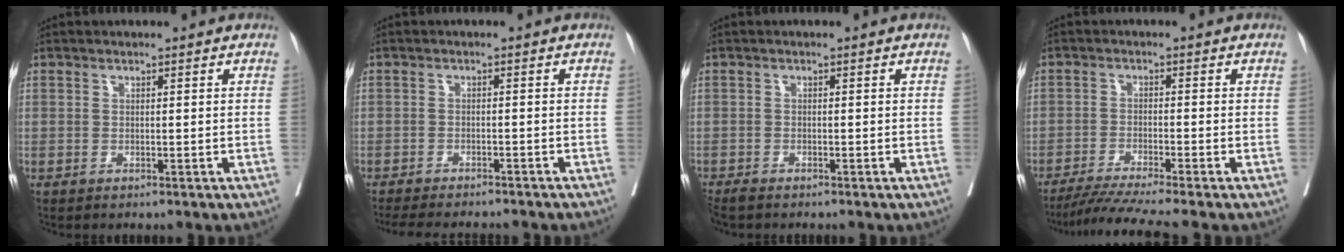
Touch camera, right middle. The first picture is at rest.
{"total": 12.2, "force": [-11.0, 1.9, 4.9], "torque": [-0.069, -0.017, -0.142]}
{"total": 2.3, "force": [-2.0, 0.5, 0.8], "torque": [-0.016, -0.006, -0.034]}
{"total": 7.6, "force": [-6.4, -1.8, 3.7], "torque": [-0.050, -0.026, -0.108]}